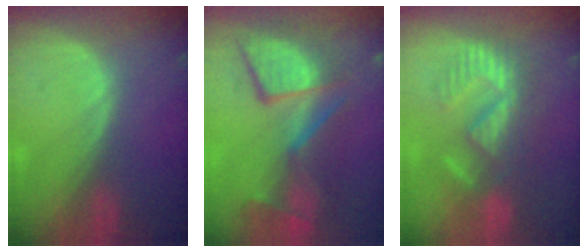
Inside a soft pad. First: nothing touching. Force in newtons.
{"total": 11.3, "press": 10.5, "slide": 4.2}
{"total": 8.7, "press": 8.5, "slide": 1.7}